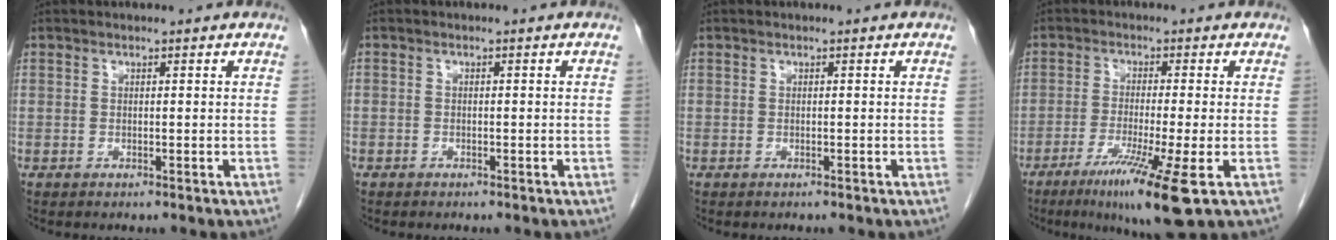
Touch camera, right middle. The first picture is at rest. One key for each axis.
{"total": 0.8, "fx": -0.5, "fy": 0.5, "fz": 0.0, "tx": -0.009, "ty": 0.003, "tz": -0.011}
{"total": 0.0}
{"total": 10.5, "fx": -5.3, "fy": -0.6, "fz": 9.1, "tx": -0.160, "ty": -0.034, "tz": -0.087}